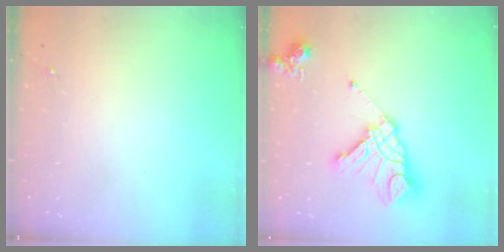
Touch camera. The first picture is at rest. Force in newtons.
{"total": 17.2, "press": 17.0, "slide": 2.4}